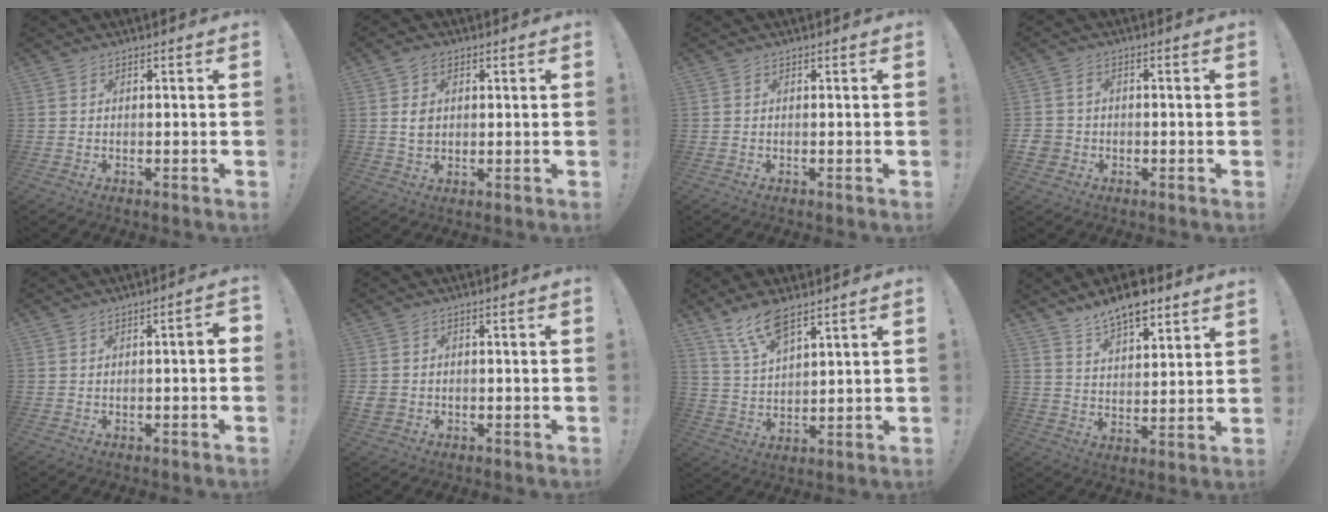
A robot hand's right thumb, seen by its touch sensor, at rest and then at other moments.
{"total": 4.8, "force": [1.2, 3.8, 2.8], "torque": [-0.041, 0.005, 0.023]}
{"total": 0.0}
{"total": 4.4, "force": [-0.8, 4.0, 1.8], "torque": [-0.045, 0.008, -0.013]}
{"total": 1.9, "force": [-0.5, 0.4, 1.8], "torque": [-0.030, 0.007, -0.009]}
{"total": 2.8, "force": [0.0, 2.5, 1.2], "torque": [-0.028, -0.002, 0.001]}
{"total": 9.9, "force": [7.6, 3.4, 5.4], "torque": [-0.108, -0.030, 0.143]}
{"total": 9.2, "force": [7.5, 3.0, 4.3], "torque": [-0.070, -0.051, 0.137]}